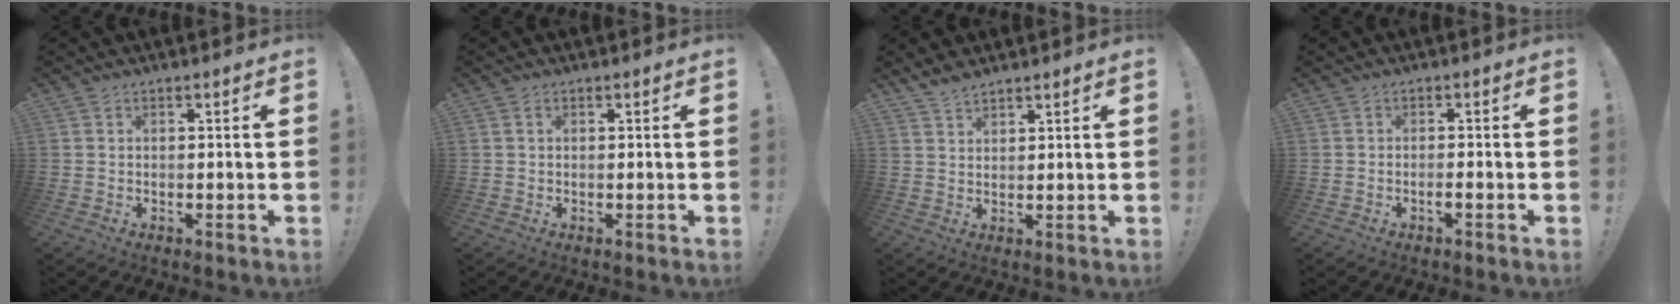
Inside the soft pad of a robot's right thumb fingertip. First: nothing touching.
{"total": 0.6, "force": [0.3, 0.5, 0.3], "torque": [0.001, 0.000, 0.003]}
{"total": 3.8, "force": [3.4, 1.3, 1.2], "torque": [-0.020, -0.021, 0.064]}
{"total": 1.7, "force": [-1.1, -0.1, 1.3], "torque": [-0.028, 0.000, -0.019]}